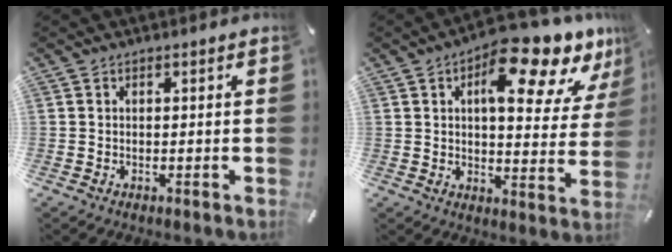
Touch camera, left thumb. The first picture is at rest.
{"total": 16.4, "force": [10.0, 6.2, 11.4], "torque": [-0.150, -0.064, 0.157]}